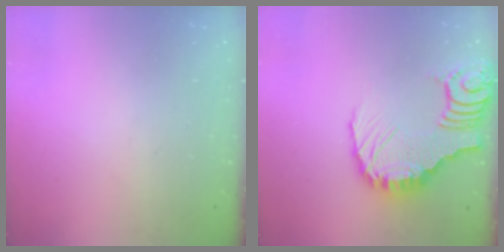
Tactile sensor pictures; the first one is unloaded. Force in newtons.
{"total": 11.8, "press": 11.7, "slide": 1.4}